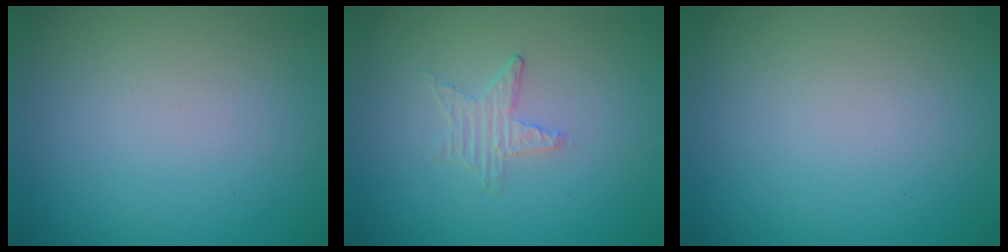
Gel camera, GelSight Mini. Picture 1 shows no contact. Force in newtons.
{"total": 0.5, "press": 0.5, "slide": 0.1}
{"total": 0.0}